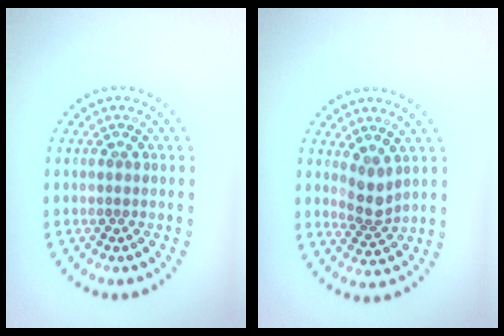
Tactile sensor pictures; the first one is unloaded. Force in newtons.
{"total": 2.3, "press": 1.9, "slide": 1.4}